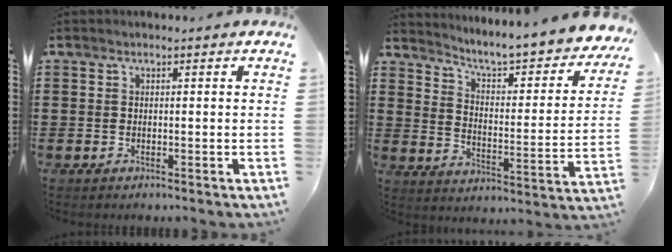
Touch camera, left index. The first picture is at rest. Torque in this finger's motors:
{"motor_torque": [2.14, 0.00, 0.34, 0.09]}